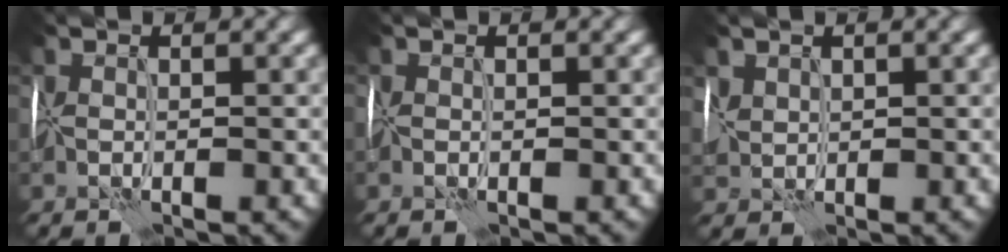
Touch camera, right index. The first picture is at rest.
{"total": 0.0}
{"total": 1.2, "force": [0.8, 0.8, 0.3], "torque": [-0.015, 0.003, 0.020]}